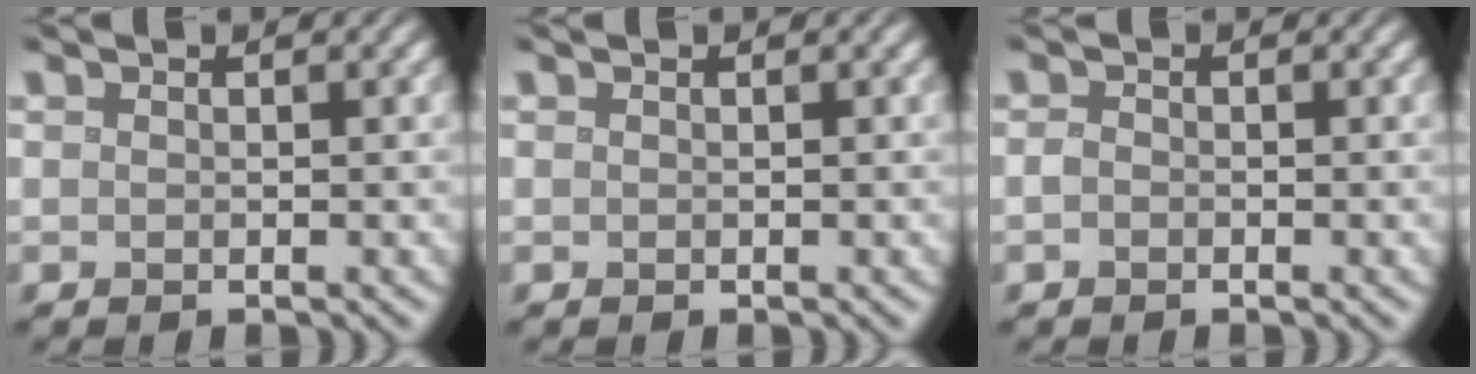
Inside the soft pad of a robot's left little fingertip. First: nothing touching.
{"total": 0.0}
{"total": 0.7, "force": [-0.4, 0.5, 0.4], "torque": [-0.008, 0.000, -0.009]}